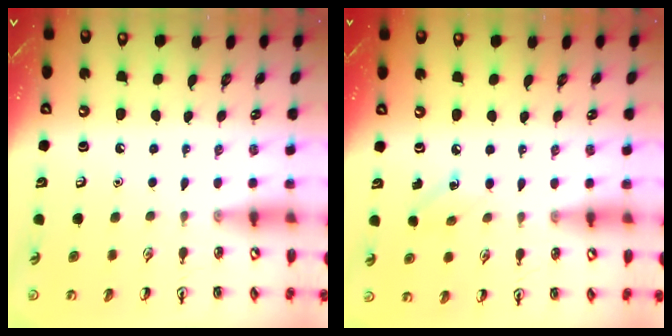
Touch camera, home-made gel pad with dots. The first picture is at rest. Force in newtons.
{"total": 5.0, "press": 4.7, "slide": 1.7}